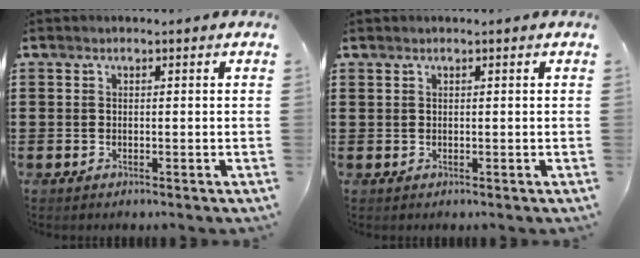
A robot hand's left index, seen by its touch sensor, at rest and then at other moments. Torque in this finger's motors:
{"motor_torque": [0.00, 0.00, 0.00, 0.01]}